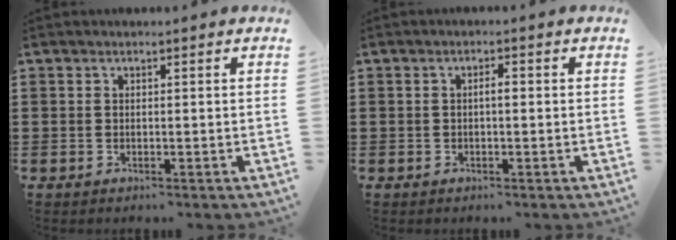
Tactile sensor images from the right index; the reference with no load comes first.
{"total": 1.4, "force": [-0.2, 0.3, 1.3], "torque": [-0.025, 0.001, -0.003]}